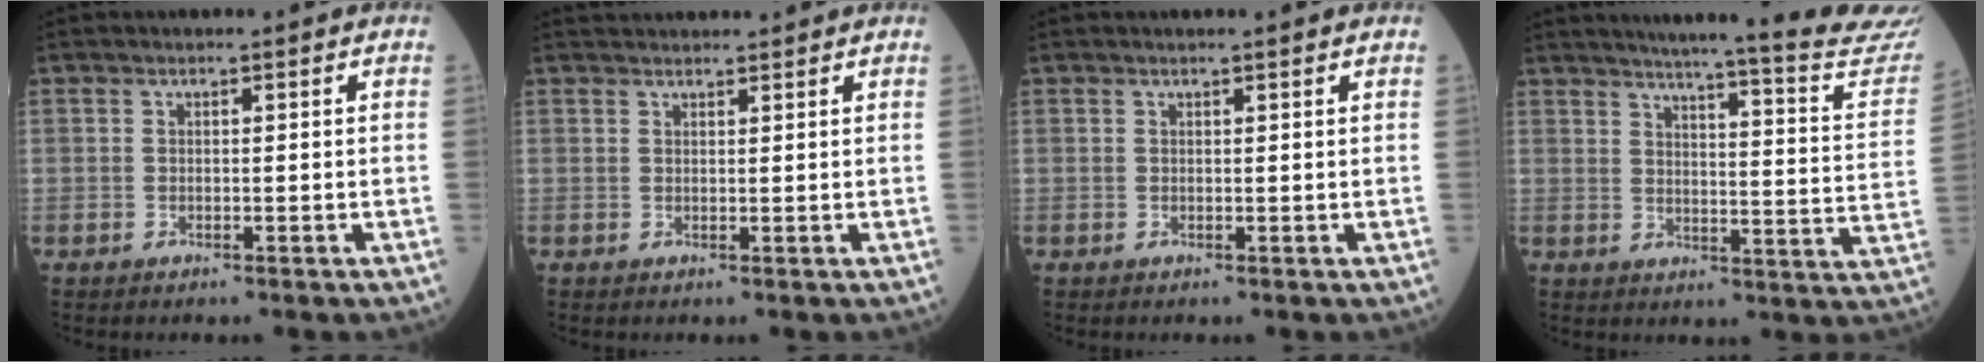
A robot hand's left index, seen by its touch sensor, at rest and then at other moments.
{"total": 4.9, "force": [4.7, 0.5, 1.0], "torque": [-0.011, 0.036, 0.065]}
{"total": 1.3, "force": [1.2, -0.2, 0.6], "torque": [-0.013, 0.006, 0.018]}
{"total": 23.4, "force": [21.9, -1.4, 8.4], "torque": [-0.117, -0.108, 0.253]}